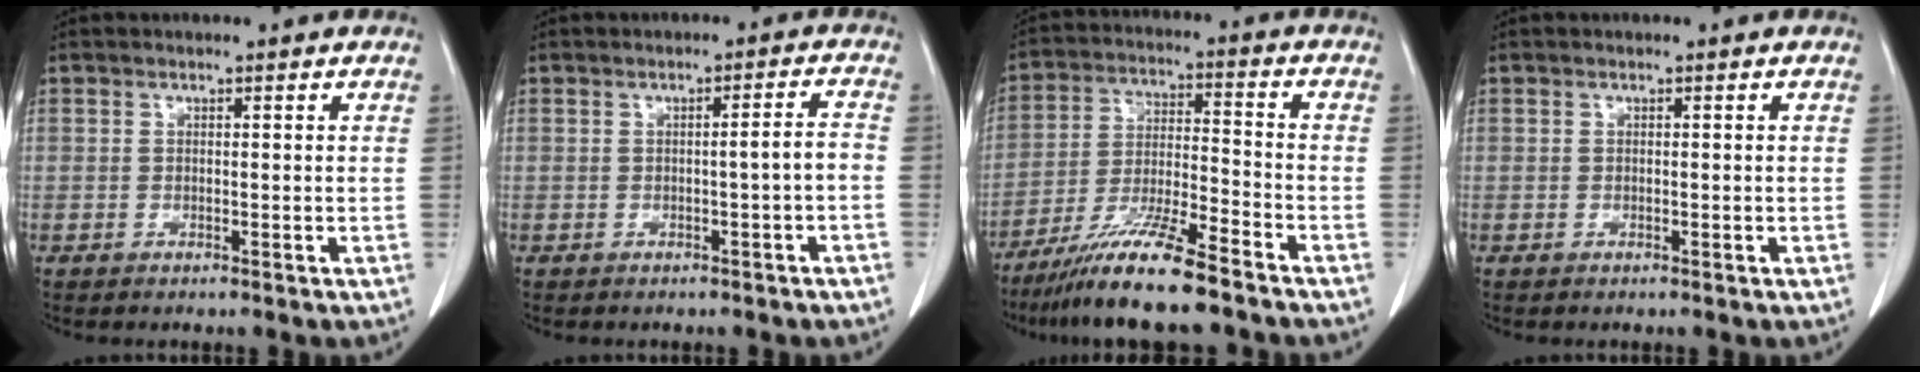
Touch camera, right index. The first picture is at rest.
{"total": 2.5, "force": [-0.9, -0.1, 2.3], "torque": [-0.030, 0.003, -0.014]}
{"total": 12.3, "force": [-9.5, 0.1, 7.8], "torque": [-0.144, -0.025, -0.172]}
{"total": 0.0}